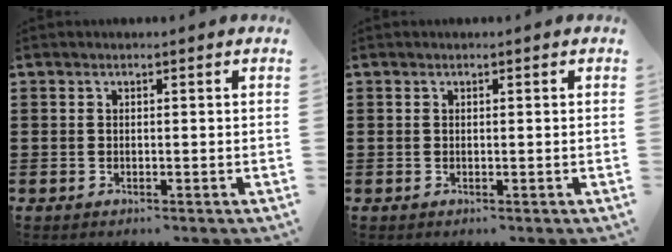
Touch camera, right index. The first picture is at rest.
{"total": 0.0}